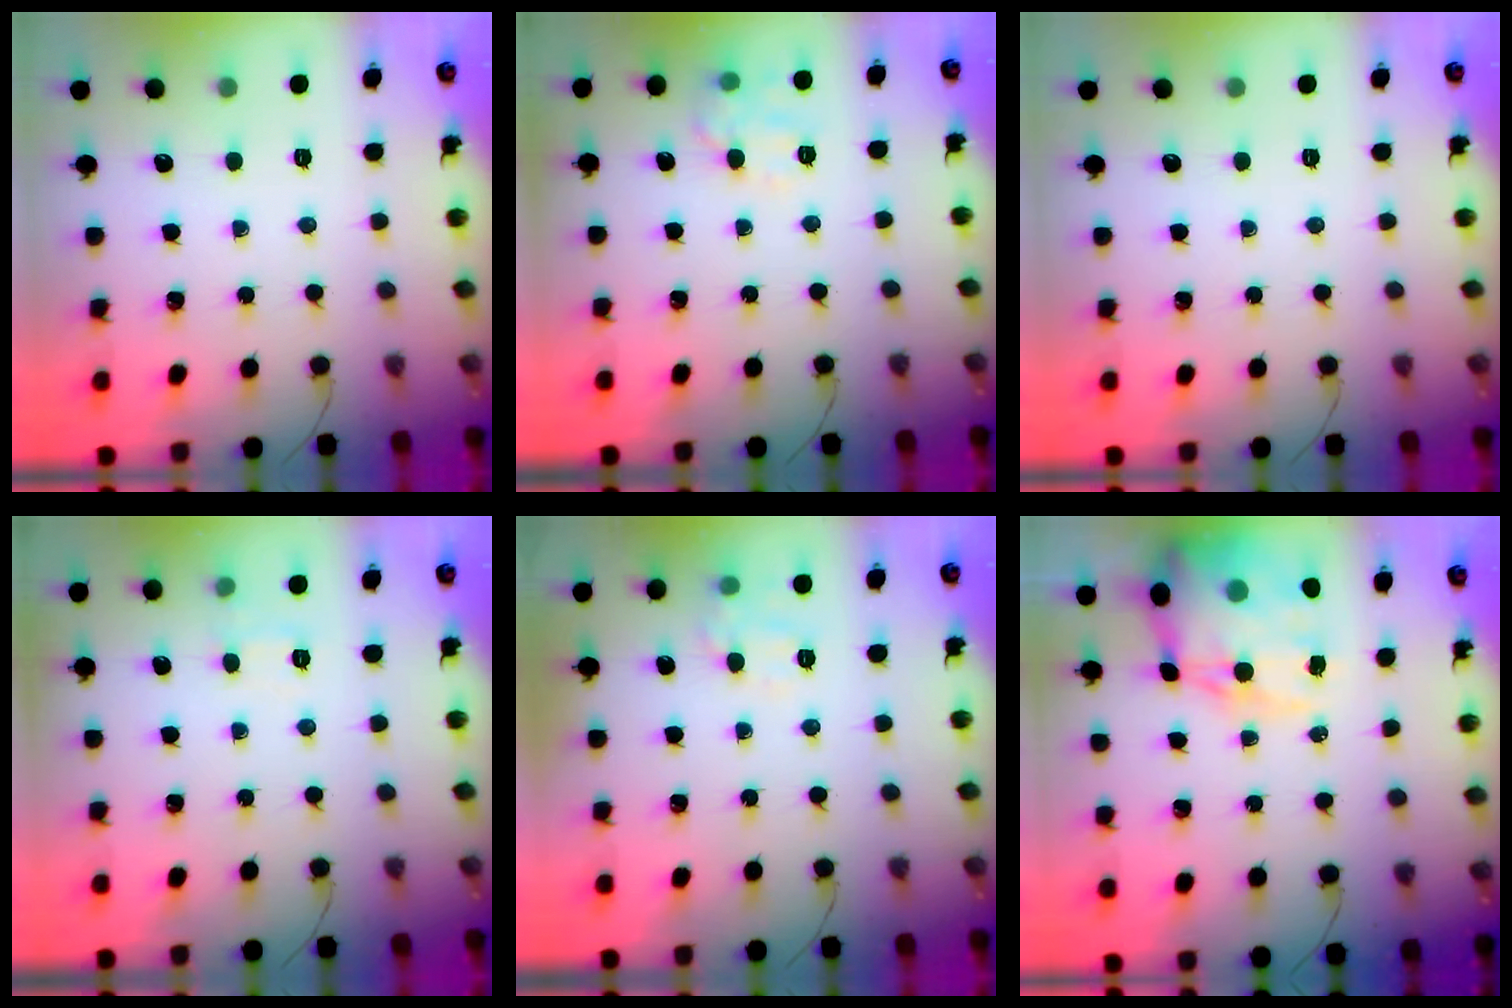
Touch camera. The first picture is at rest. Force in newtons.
{"total": 9.3, "press": 9.3, "slide": 0.4}
{"total": 0.0}
{"total": 5.1, "press": 4.9, "slide": 1.3}
{"total": 7.5, "press": 7.5, "slide": 0.6}
{"total": 20.0, "press": 19.6, "slide": 4.3}